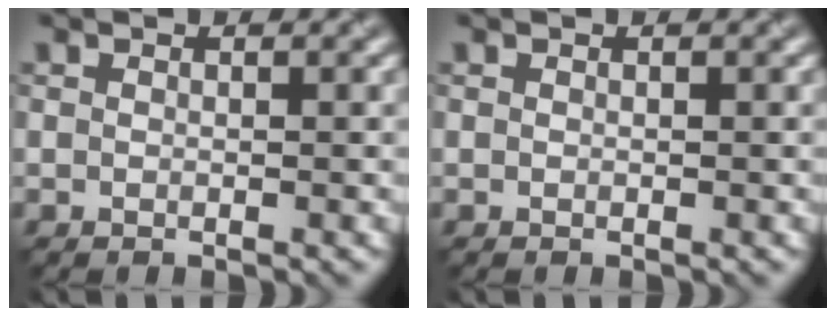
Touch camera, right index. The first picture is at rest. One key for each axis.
{"total": 0.0}